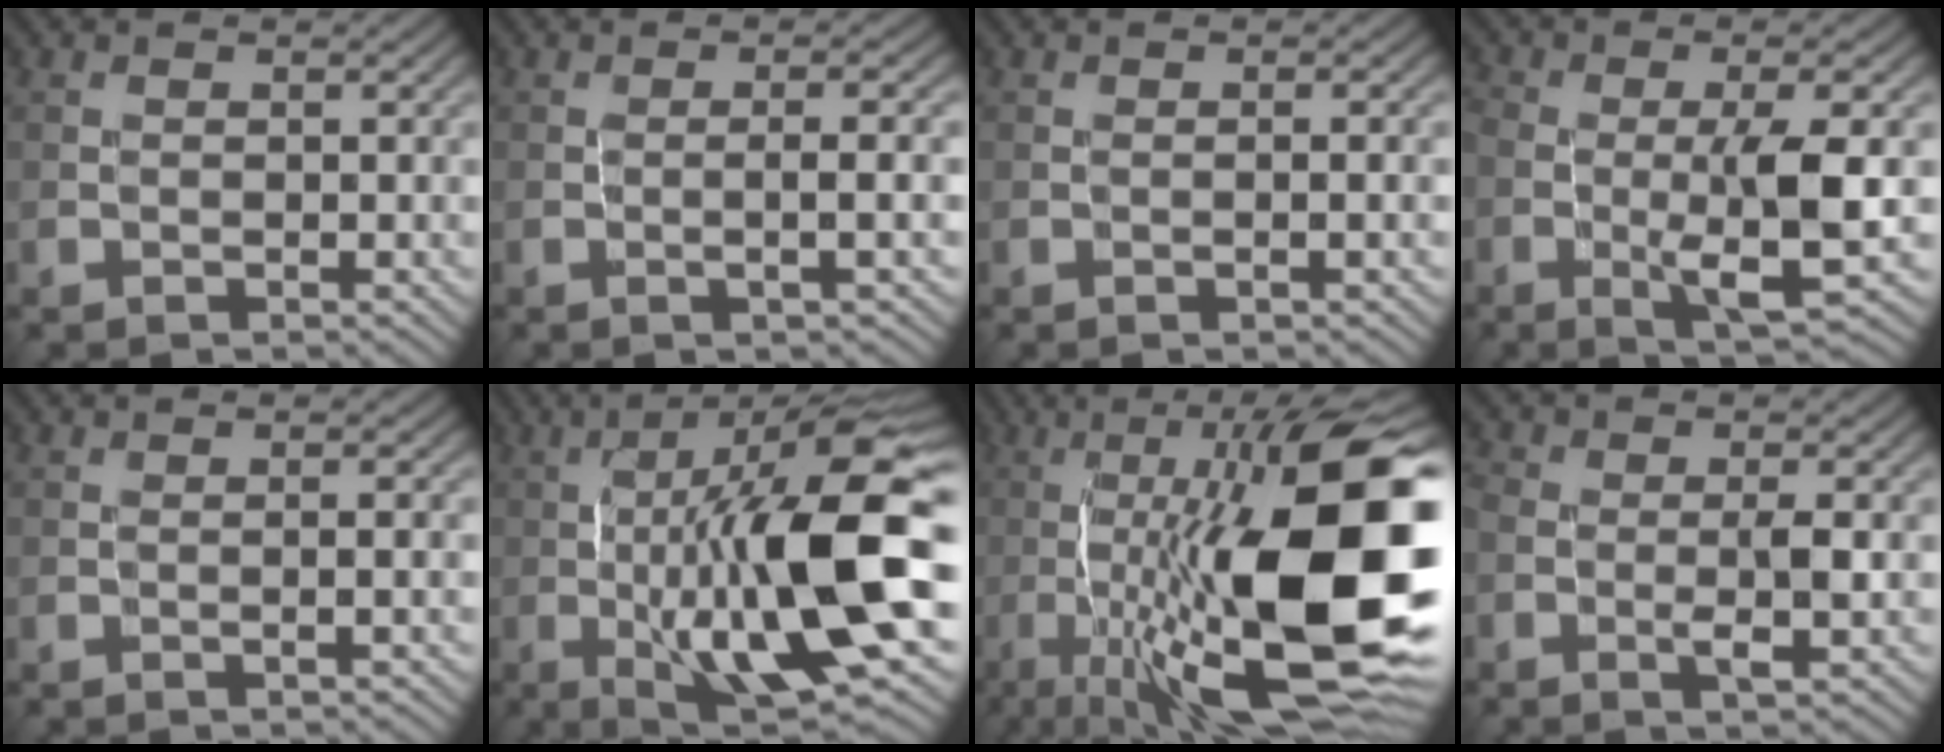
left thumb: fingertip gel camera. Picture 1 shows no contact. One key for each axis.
{"total": 3.3, "fx": -0.3, "fy": 0.6, "fz": 3.2, "tx": -0.050, "ty": 0.008, "tz": -0.011}
{"total": 1.8, "fx": -0.1, "fy": 0.4, "fz": 1.8, "tx": -0.024, "ty": 0.004, "tz": -0.006}
{"total": 7.7, "fx": -1.6, "fy": 2.0, "fz": 7.3, "tx": -0.128, "ty": -0.001, "tz": -0.028}
{"total": 2.1, "fx": -0.2, "fy": 0.5, "fz": 2.1, "tx": -0.027, "ty": 0.005, "tz": -0.008}
{"total": 17.1, "fx": -1.7, "fy": 4.2, "fz": 16.5, "tx": -0.255, "ty": 0.025, "tz": -0.026}
{"total": 20.1, "fx": -3.9, "fy": 6.5, "fz": 18.6, "tx": -0.297, "ty": 0.012, "tz": -0.069}
{"total": 4.3, "fx": -1.2, "fy": 1.6, "fz": 3.8, "tx": -0.071, "ty": 0.000, "tz": -0.024}